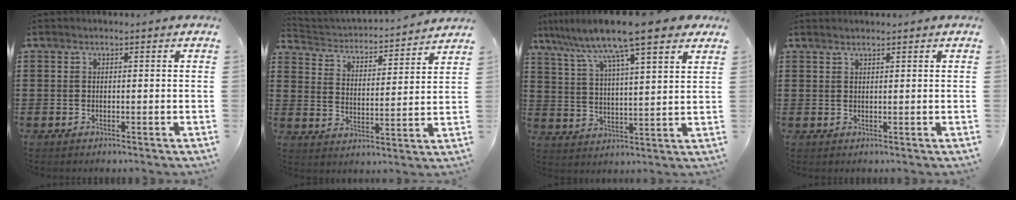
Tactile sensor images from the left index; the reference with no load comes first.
{"total": 2.8, "force": [2.8, 0.4, -0.1], "torque": [-0.021, -0.030, 0.038]}
{"total": 11.0, "force": [8.8, 1.0, 6.5], "torque": [-0.152, -0.043, 0.144]}
{"total": 1.1, "force": [1.0, 0.0, 0.5], "torque": [-0.010, 0.000, 0.018]}